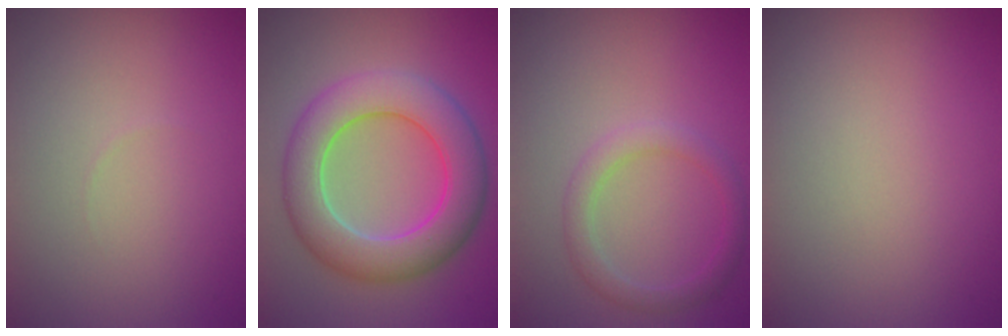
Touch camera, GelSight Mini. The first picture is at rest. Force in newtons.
{"total": 8.1, "press": 8.1, "slide": 0.5}
{"total": 2.3, "press": 2.3, "slide": 0.1}
{"total": 0.0}